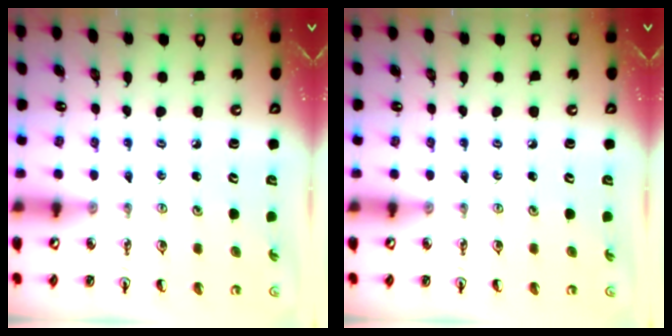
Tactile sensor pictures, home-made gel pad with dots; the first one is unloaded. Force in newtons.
{"total": 0.0}